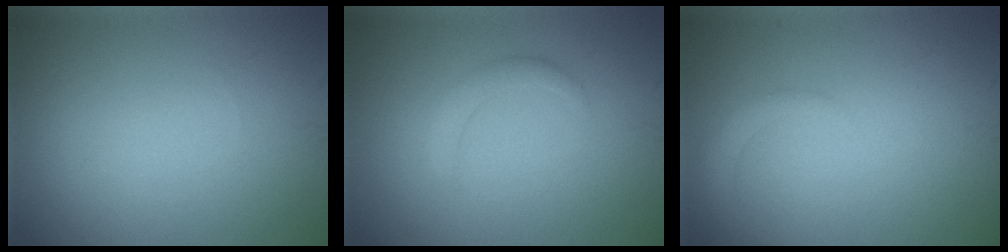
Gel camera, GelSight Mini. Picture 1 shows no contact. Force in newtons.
{"total": 1.4, "press": 1.4, "slide": 0.0}
{"total": 1.7, "press": 1.7, "slide": 0.3}